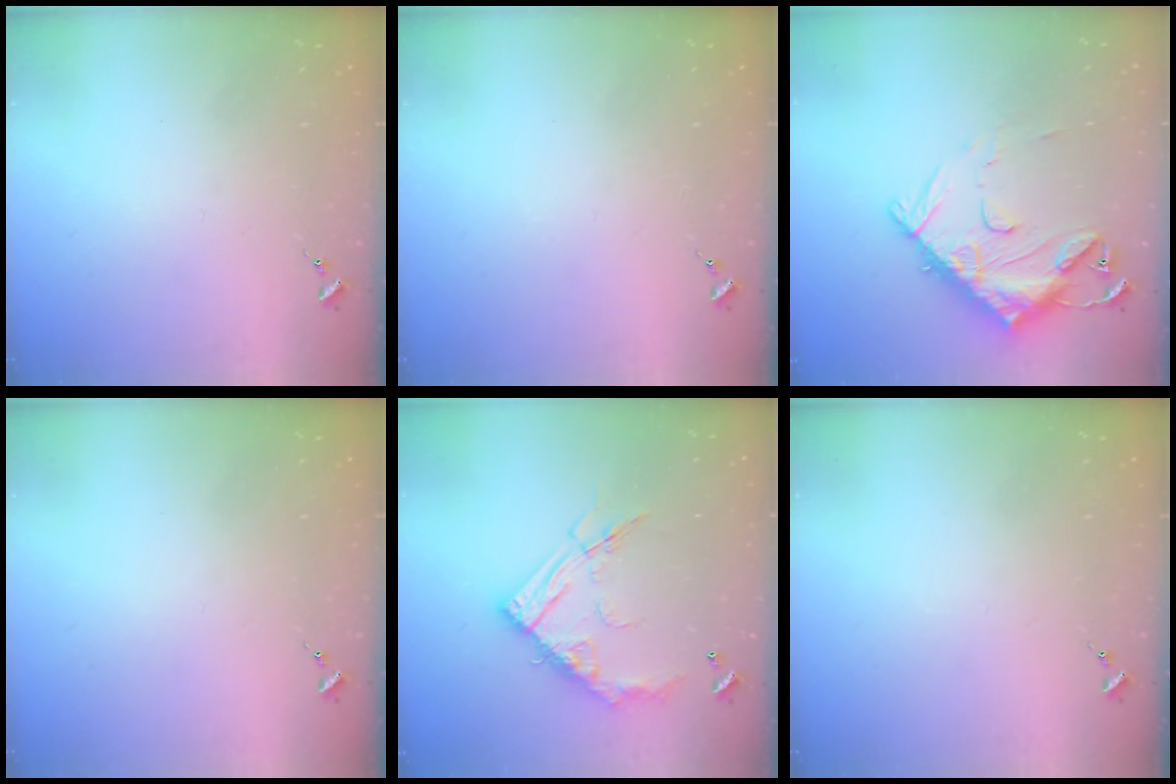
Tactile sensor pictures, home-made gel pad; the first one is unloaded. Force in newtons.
{"total": 0.0}
{"total": 16.1, "press": 16.0, "slide": 1.6}
{"total": 0.0}
{"total": 17.2, "press": 17.1, "slide": 1.4}
{"total": 0.0}